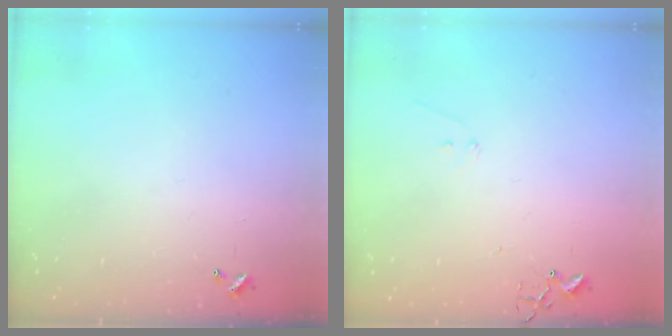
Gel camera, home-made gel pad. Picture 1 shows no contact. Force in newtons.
{"total": 6.1, "press": 6.1, "slide": 0.5}